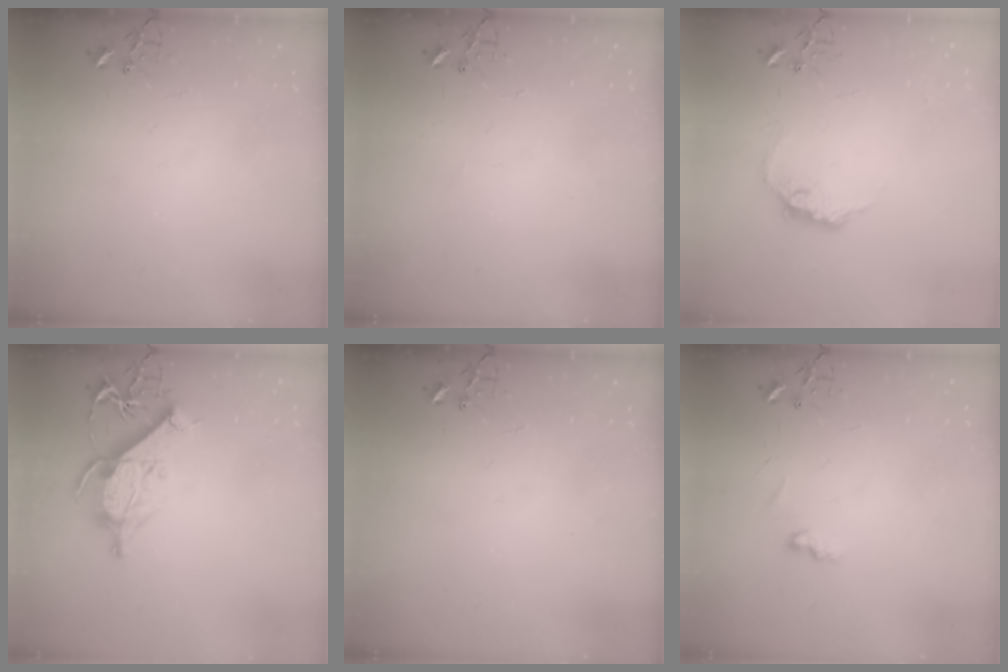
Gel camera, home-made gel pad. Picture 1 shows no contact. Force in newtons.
{"total": 1.8, "press": 1.8, "slide": 0.3}
{"total": 10.4, "press": 10.4, "slide": 0.3}
{"total": 12.3, "press": 12.1, "slide": 2.0}
{"total": 0.0}
{"total": 5.8, "press": 5.7, "slide": 0.7}